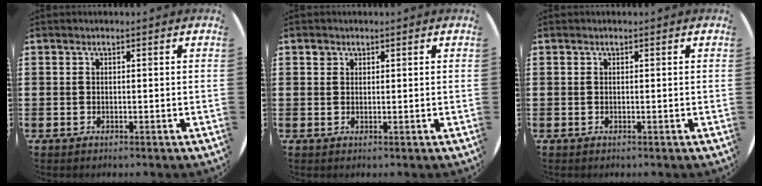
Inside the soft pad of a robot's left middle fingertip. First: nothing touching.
{"total": 1.1, "force": [0.8, 0.7, 0.0], "torque": [0.014, -0.004, 0.012]}
{"total": 0.0}